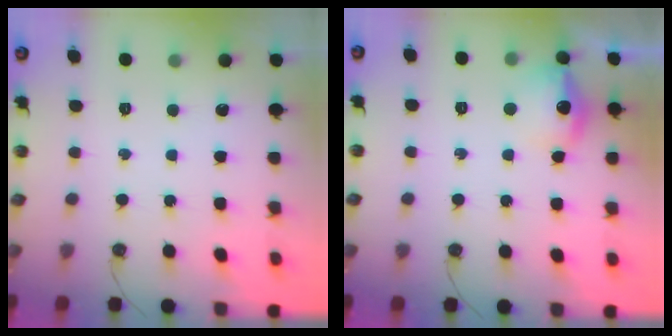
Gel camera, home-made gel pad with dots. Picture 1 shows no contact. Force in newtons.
{"total": 12.8, "press": 12.8, "slide": 1.1}